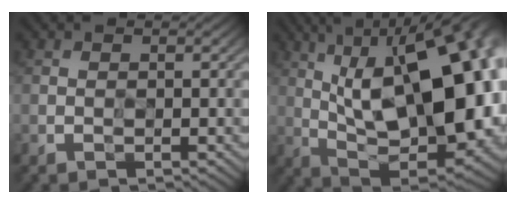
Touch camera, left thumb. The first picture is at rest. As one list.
[{"total": 19.9, "force": [3.1, 9.2, 17.3], "torque": [-0.254, 0.042, 0.040]}]